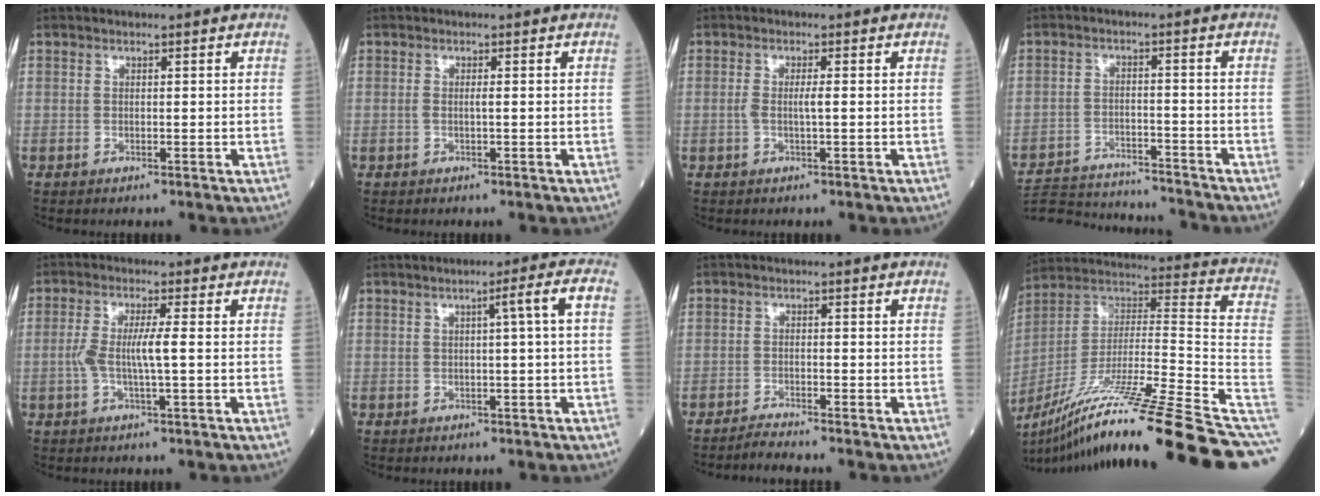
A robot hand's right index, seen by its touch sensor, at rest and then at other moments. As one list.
[{"total": 0.8, "force": [0.0, -0.1, 0.8], "torque": [-0.020, -0.001, -0.002]}, {"total": 1.8, "force": [-0.1, -0.1, 1.8], "torque": [-0.040, 0.000, -0.004]}, {"total": 15.6, "force": [-15.0, 1.8, 3.7], "torque": [-0.074, 0.001, -0.220]}, {"total": 4.7, "force": [-0.4, 0.1, 4.7], "torque": [-0.104, 0.004, -0.008]}, {"total": 3.5, "force": [0.4, -0.9, 3.4], "torque": [-0.051, 0.007, 0.007]}, {"total": 2.5, "force": [-2.4, -0.9, 0.2], "torque": [-0.008, -0.011, -0.044]}, {"total": 33.7, "force": [-24.2, -0.7, 23.4], "torque": [-0.291, -0.021, -0.385]}]